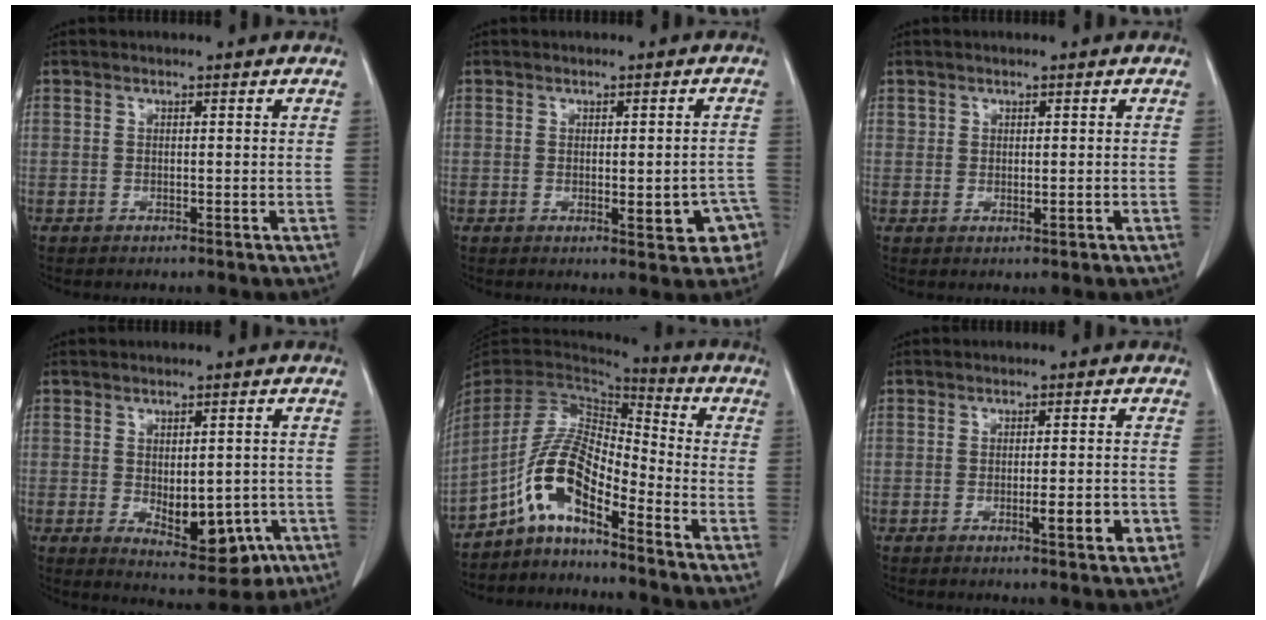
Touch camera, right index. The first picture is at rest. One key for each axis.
{"total": 6.2, "fx": -2.1, "fy": 2.1, "fz": 5.4, "tx": -0.055, "ty": 0.008, "tz": -0.020}
{"total": 0.8, "fx": 0.1, "fy": 0.6, "fz": 0.6, "tx": -0.013, "ty": -0.004, "tz": 0.006}
{"total": 9.5, "fx": -2.8, "fy": 4.9, "fz": 7.7, "tx": -0.096, "ty": -0.002, "tz": -0.022}
{"total": 9.6, "fx": -5.6, "fy": 3.0, "fz": 7.2, "tx": -0.158, "ty": 0.025, "tz": -0.109}
{"total": 4.9, "fx": -1.6, "fy": 0.7, "fz": 4.6, "tx": -0.065, "ty": -0.004, "tz": -0.020}